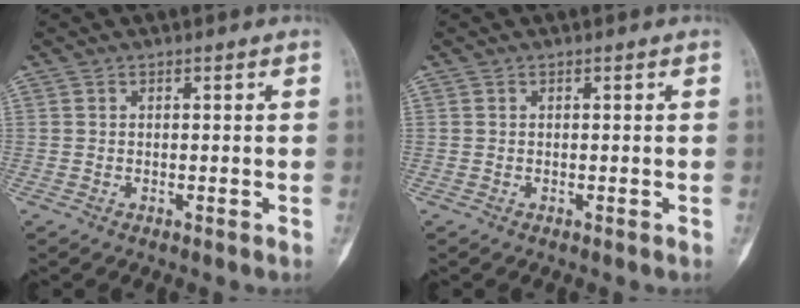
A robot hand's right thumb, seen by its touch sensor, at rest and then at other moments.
{"total": 0.0}